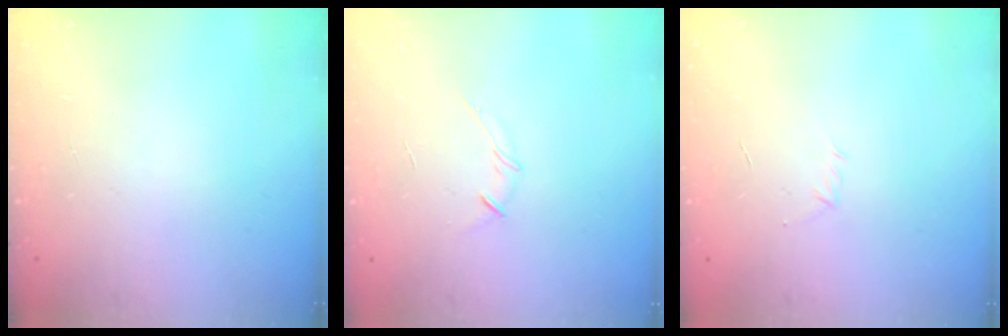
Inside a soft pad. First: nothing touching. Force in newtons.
{"total": 3.5, "press": 3.3, "slide": 1.0}
{"total": 2.9, "press": 2.8, "slide": 0.7}